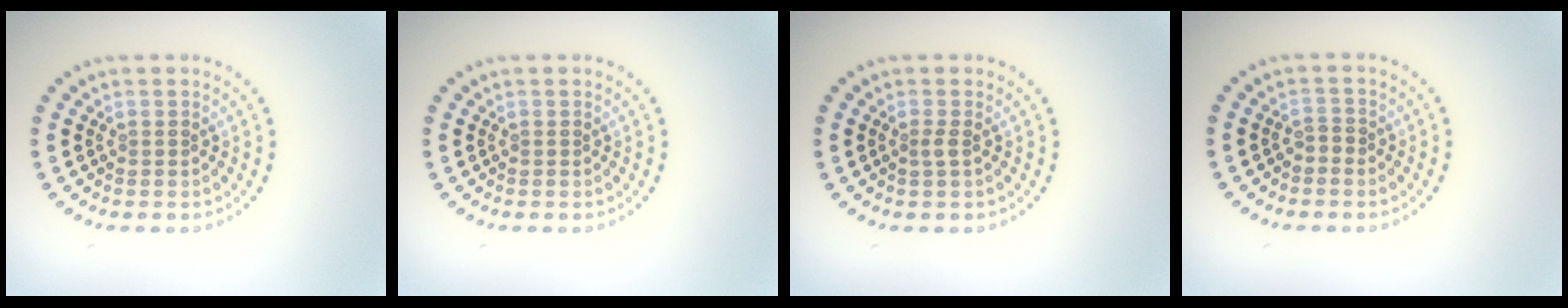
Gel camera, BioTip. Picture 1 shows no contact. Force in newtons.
{"total": 0.0}
{"total": 0.8, "press": 0.5, "slide": 0.6}
{"total": 1.0, "press": 0.8, "slide": 0.5}